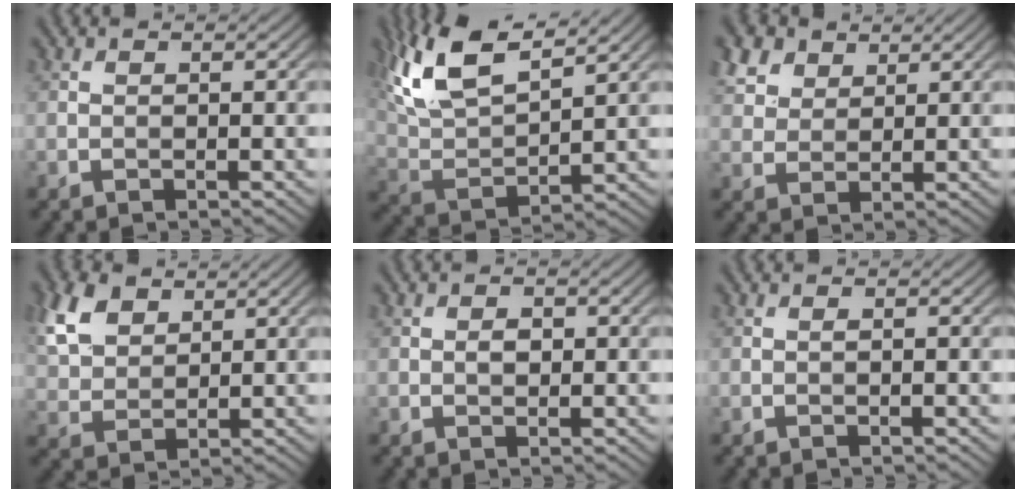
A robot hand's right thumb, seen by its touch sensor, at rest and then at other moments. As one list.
[{"total": 13.0, "force": [8.3, 4.5, 8.9], "torque": [-0.217, 0.022, 0.156]}, {"total": 5.7, "force": [3.6, 3.6, 2.5], "torque": [-0.077, 0.008, 0.074]}, {"total": 7.7, "force": [4.2, 4.8, 4.4], "torque": [-0.127, 0.009, 0.086]}, {"total": 1.4, "force": [0.1, 1.0, 1.0], "torque": [-0.018, 0.000, -0.001]}, {"total": 0.0}]